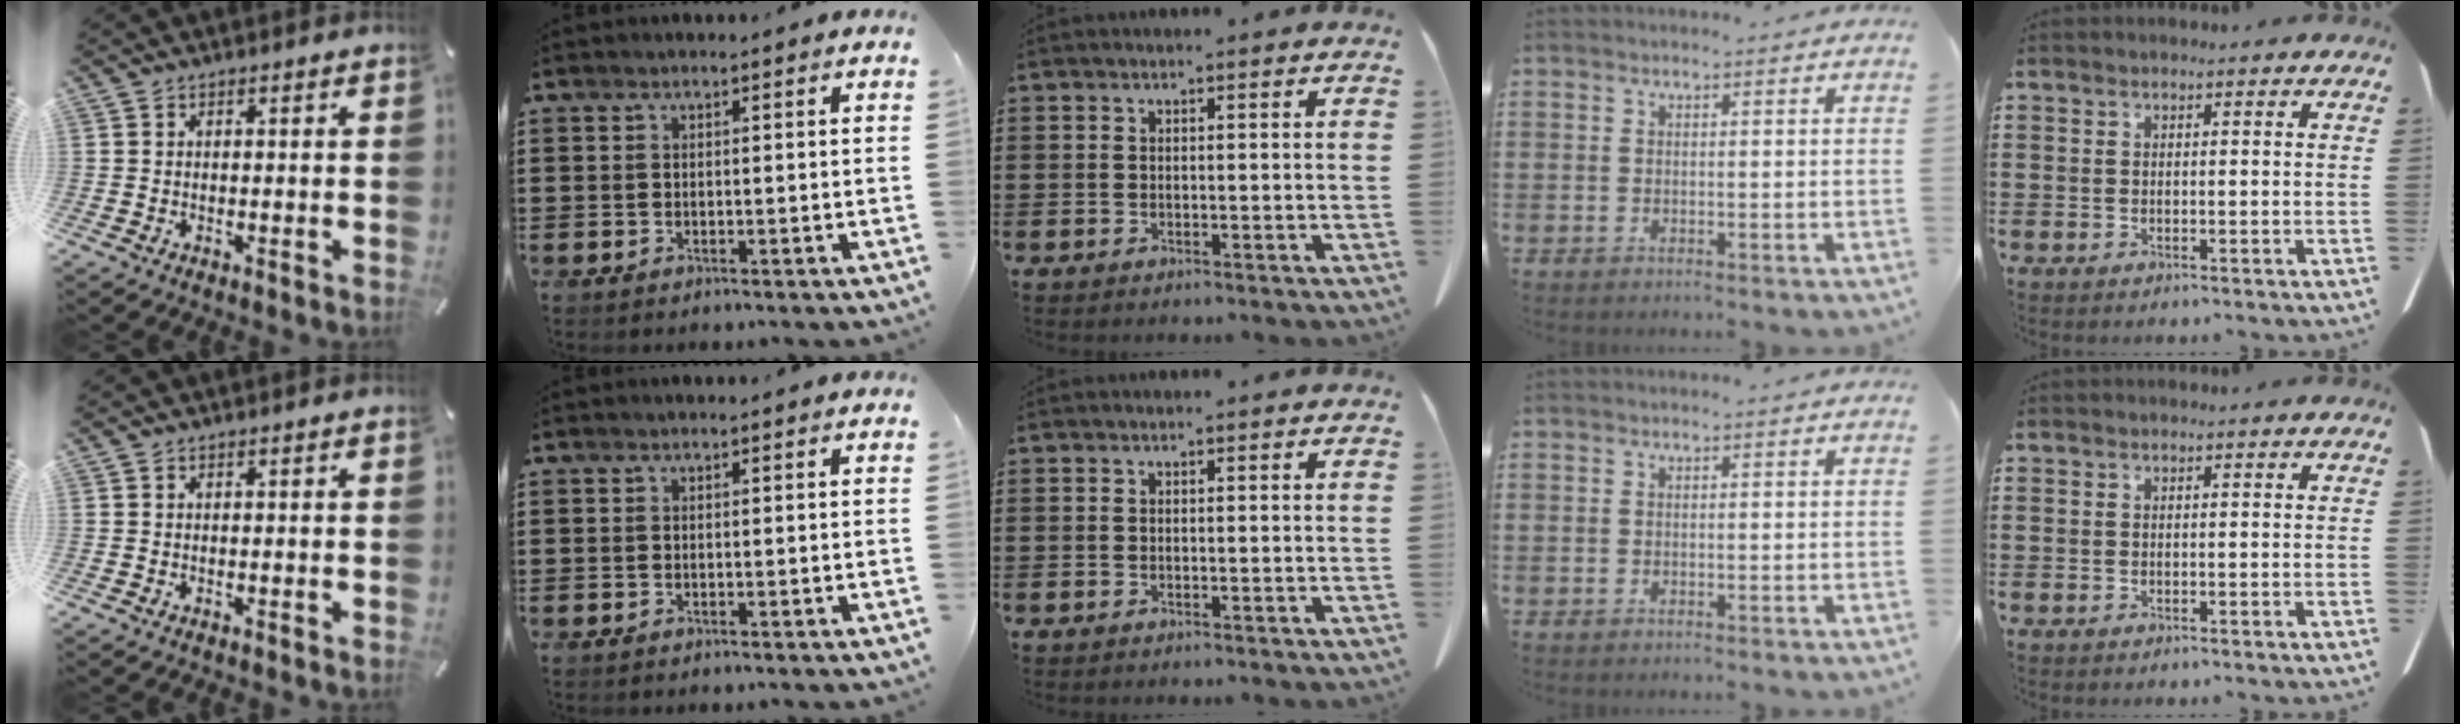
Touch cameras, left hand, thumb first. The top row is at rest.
{}